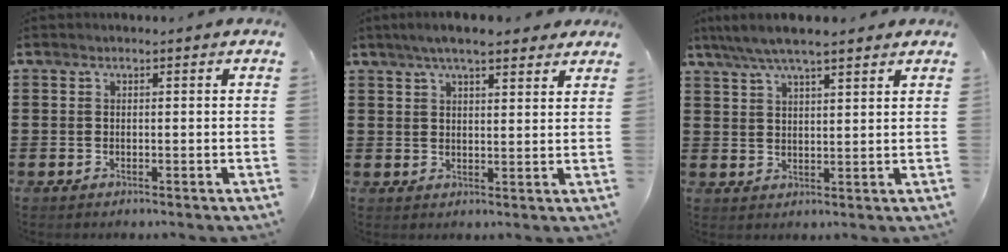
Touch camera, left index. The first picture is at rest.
{"total": 5.8, "force": [4.7, 1.2, 3.2], "torque": [-0.071, -0.001, 0.085]}
{"total": 5.5, "force": [4.5, 0.9, 3.1], "torque": [-0.071, -0.005, 0.079]}